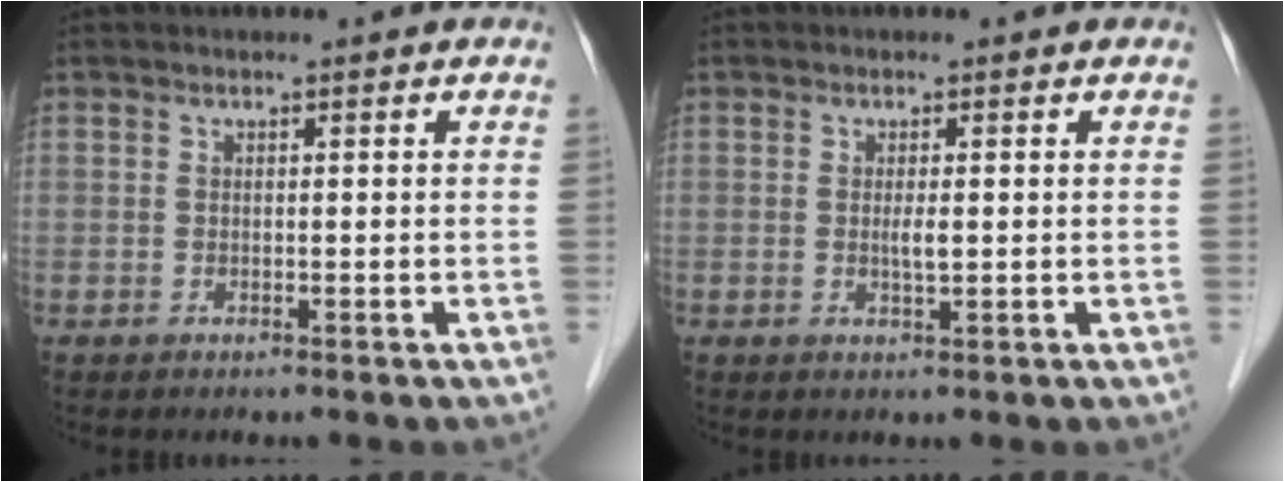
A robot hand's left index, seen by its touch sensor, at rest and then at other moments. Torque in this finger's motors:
{"motor_torque": [0.36, 0.14, 0.02, 0.04]}